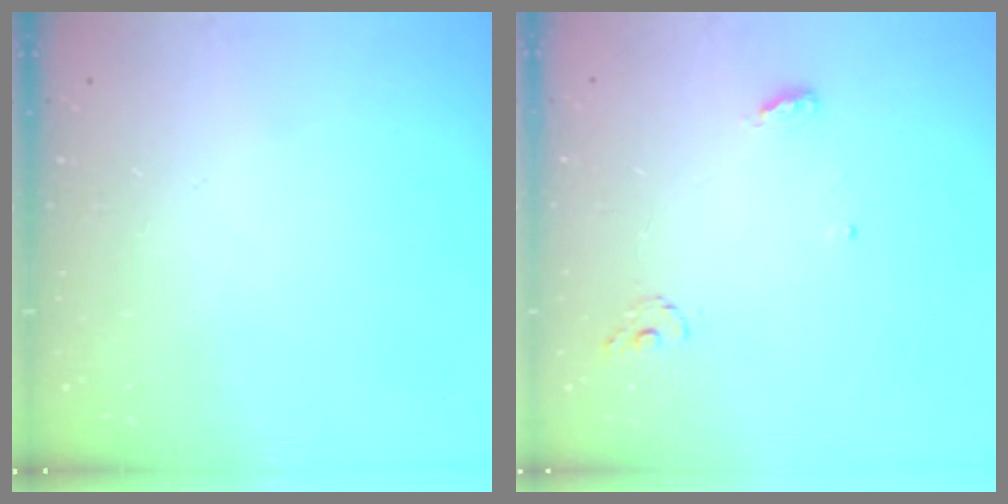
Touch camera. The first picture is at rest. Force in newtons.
{"total": 5.1, "press": 5.1, "slide": 0.4}